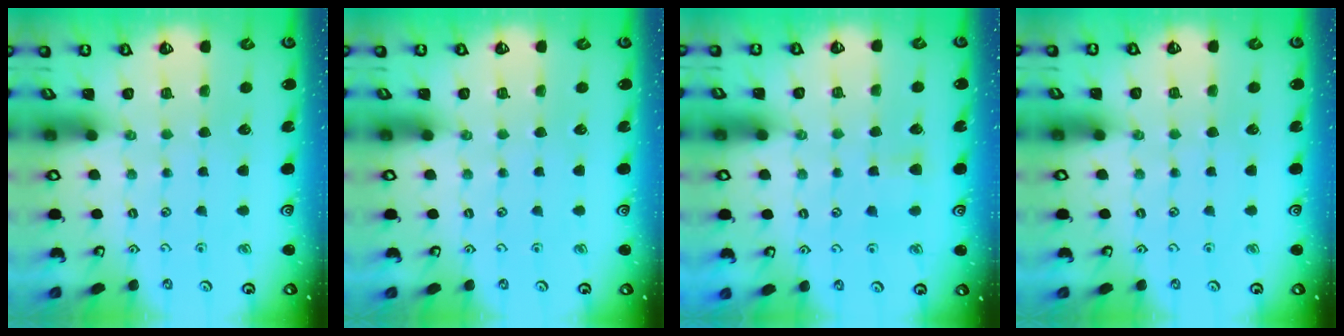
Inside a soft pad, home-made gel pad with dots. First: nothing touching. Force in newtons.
{"total": 0.0}
{"total": 5.0, "press": 4.9, "slide": 0.7}
{"total": 0.0}